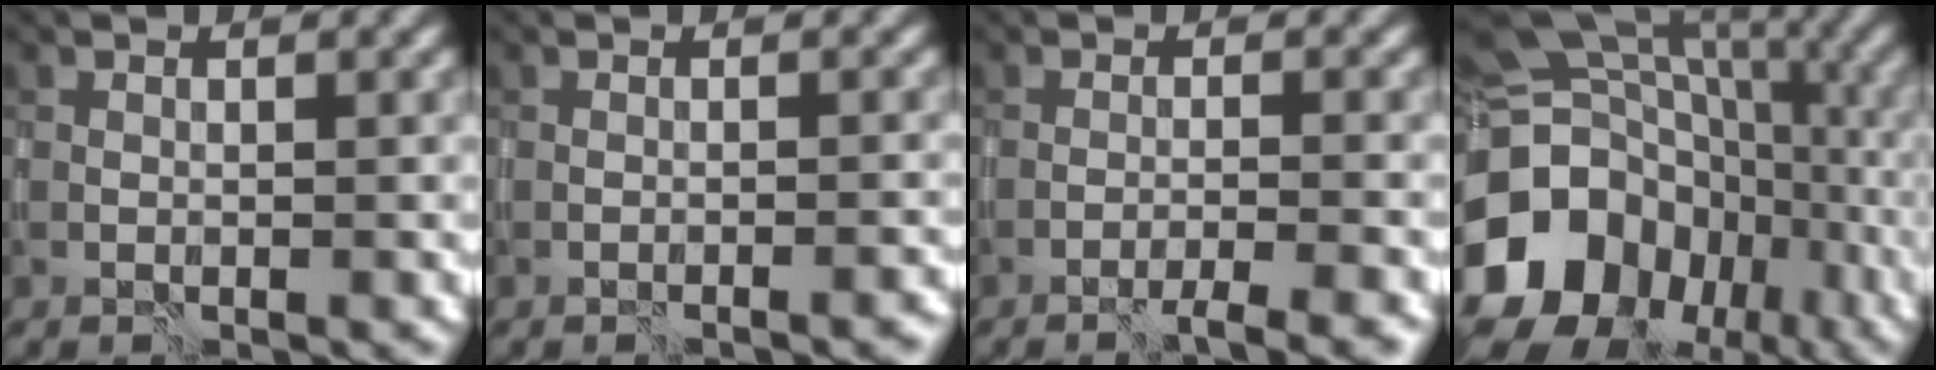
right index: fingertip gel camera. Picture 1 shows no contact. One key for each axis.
{"total": 1.1, "fx": -0.7, "fy": 0.1, "fz": 0.8, "tx": -0.005, "ty": -0.003, "tz": -0.012}
{"total": 3.0, "fx": -2.2, "fy": 0.2, "fz": 1.9, "tx": -0.015, "ty": 0.003, "tz": -0.046}
{"total": 22.1, "fx": -7.7, "fy": 18.9, "fz": 8.3, "tx": -0.161, "ty": -0.031, "tz": -0.149}